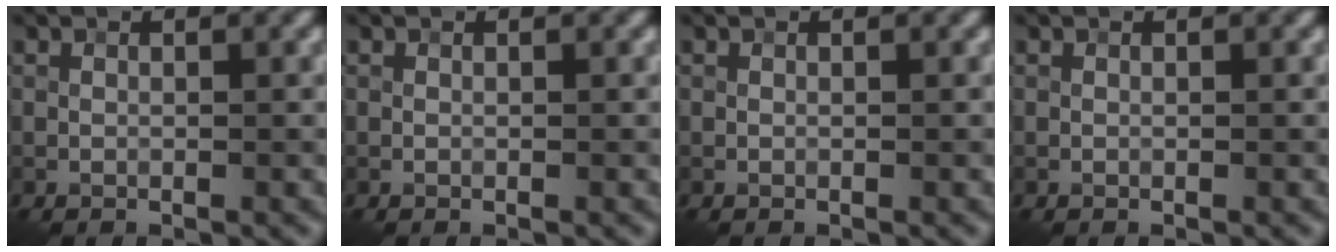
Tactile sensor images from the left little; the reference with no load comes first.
{"total": 0.0}
{"total": 0.0}
{"total": 0.0}